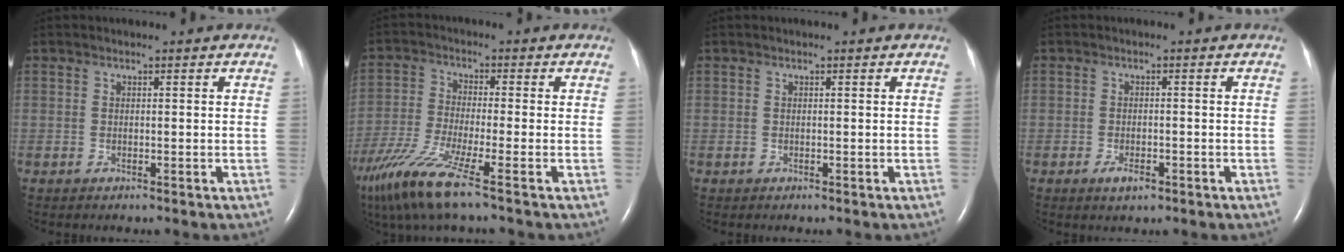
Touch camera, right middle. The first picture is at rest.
{"total": 10.7, "force": [-7.1, -0.2, 8.0], "torque": [-0.168, -0.037, -0.139]}
{"total": 0.0}
{"total": 2.2, "force": [-1.3, 0.9, 1.6], "torque": [-0.034, -0.002, -0.018]}